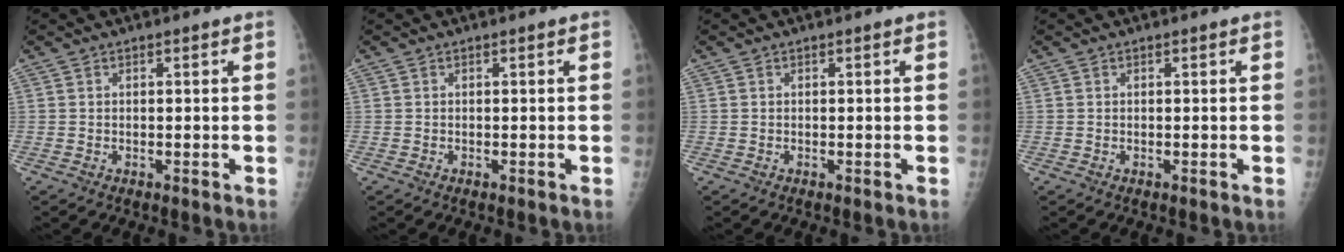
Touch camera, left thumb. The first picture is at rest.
{"total": 0.0}
{"total": 0.0}
{"total": 0.0}